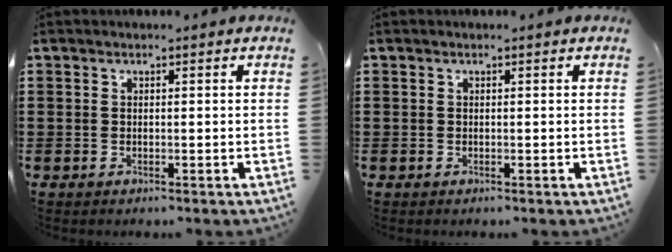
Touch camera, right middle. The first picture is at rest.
{"total": 0.0}